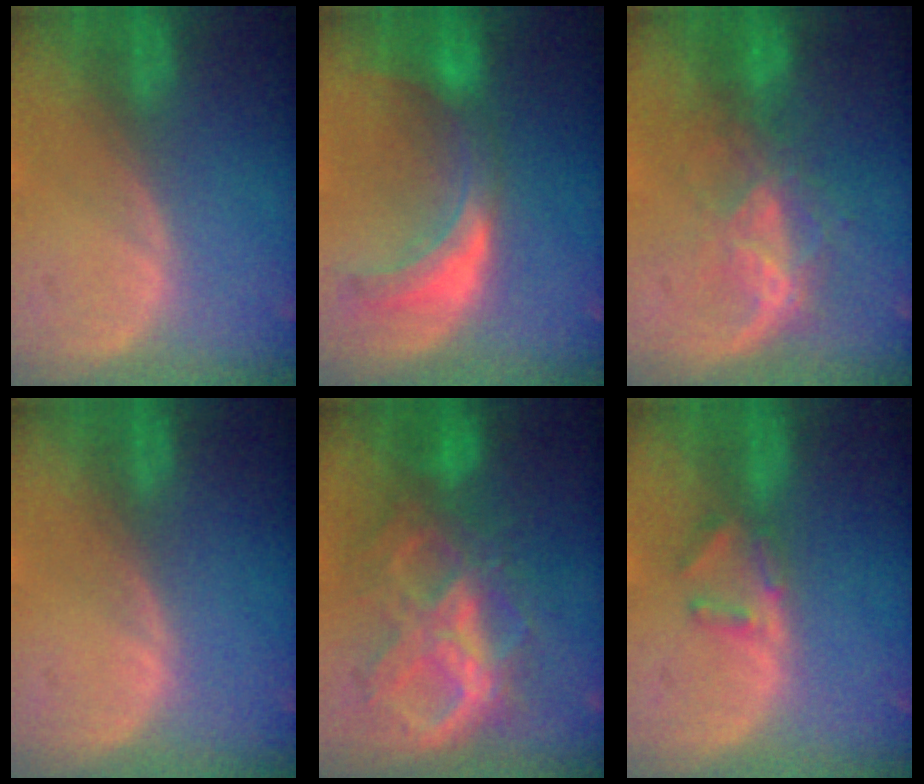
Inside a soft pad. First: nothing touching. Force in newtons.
{"total": 7.1, "press": 6.7, "slide": 2.2}
{"total": 6.5, "press": 5.9, "slide": 2.7}
{"total": 0.0}
{"total": 10.3, "press": 10.2, "slide": 1.3}
{"total": 2.8, "press": 2.7, "slide": 0.4}